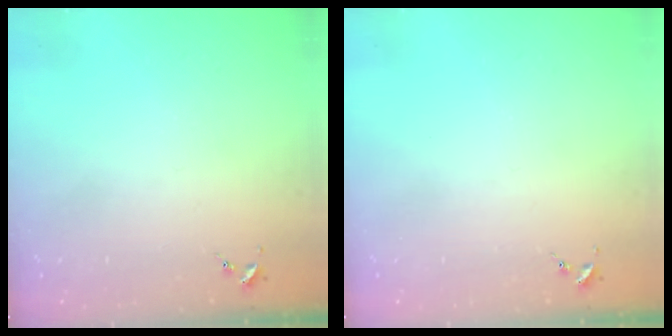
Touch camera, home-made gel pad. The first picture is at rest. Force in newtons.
{"total": 0.0}